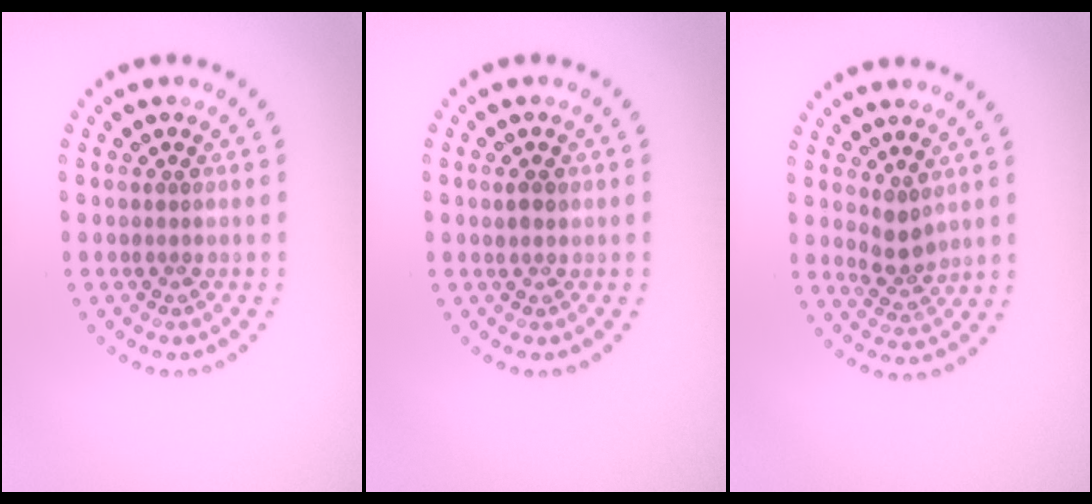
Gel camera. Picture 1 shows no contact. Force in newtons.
{"total": 1.1, "press": 1.0, "slide": 0.3}
{"total": 2.2, "press": 2.0, "slide": 1.0}